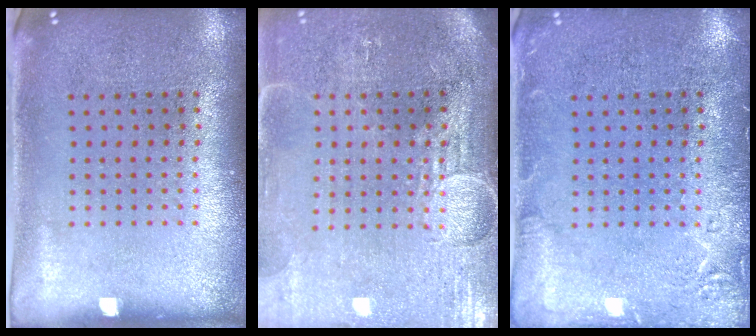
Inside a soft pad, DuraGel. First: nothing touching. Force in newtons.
{"total": 3.9, "press": 3.5, "slide": 1.7}
{"total": 2.2, "press": 2.2, "slide": 0.4}